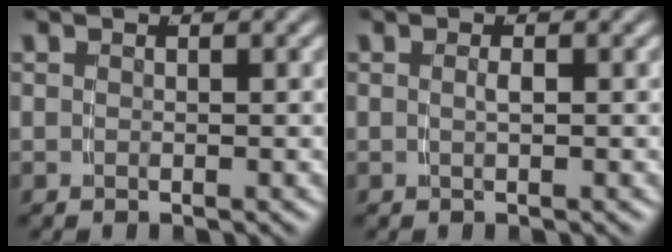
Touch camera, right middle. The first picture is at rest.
{"total": 0.7, "force": [-0.2, -0.4, 0.6], "torque": [-0.015, -0.004, 0.000]}